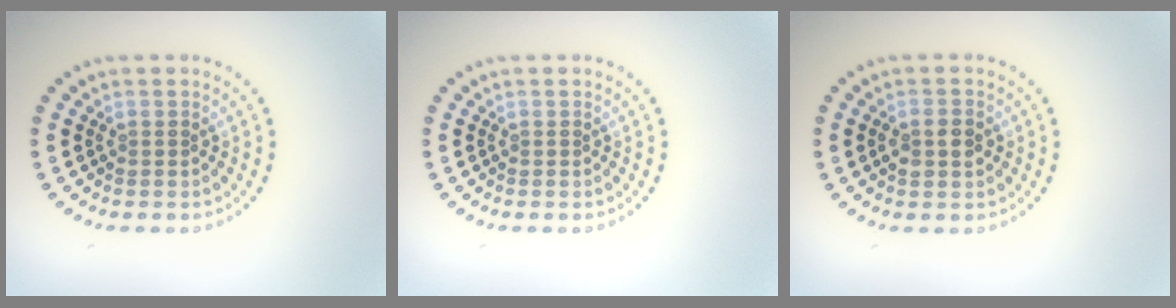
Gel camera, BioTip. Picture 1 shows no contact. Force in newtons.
{"total": 0.0}
{"total": 1.9, "press": 1.9, "slide": 0.2}